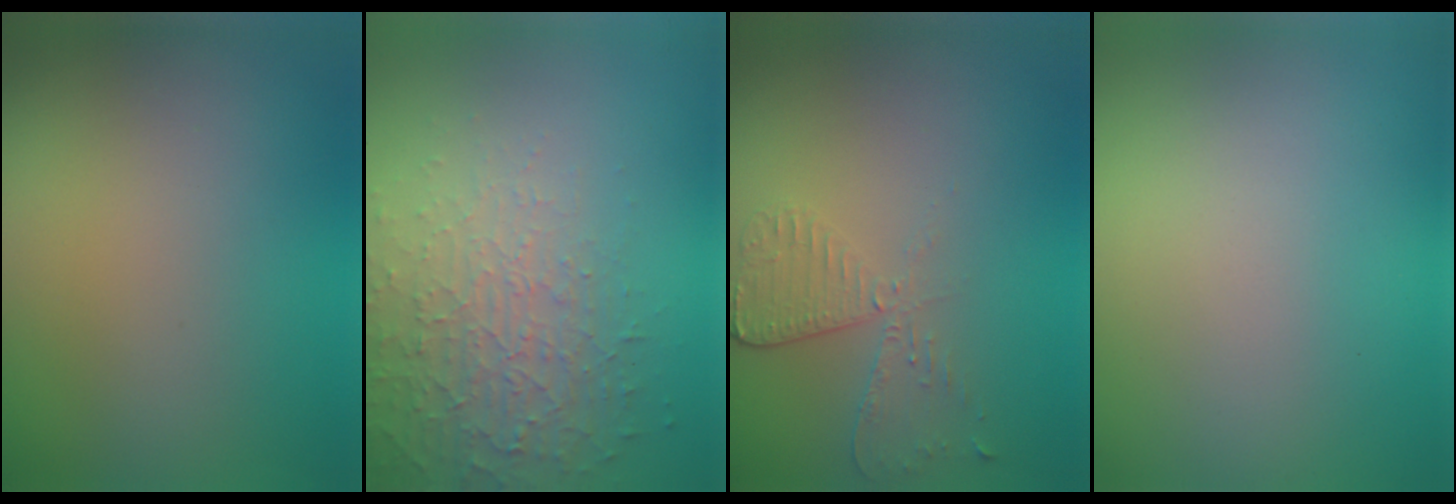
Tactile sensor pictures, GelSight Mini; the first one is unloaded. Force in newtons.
{"total": 5.3, "press": 3.4, "slide": 4.0}
{"total": 2.9, "press": 2.6, "slide": 1.4}
{"total": 0.0}